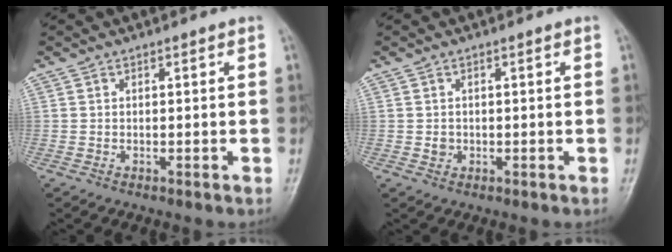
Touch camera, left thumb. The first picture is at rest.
{"total": 1.3, "force": [-0.1, 1.2, 0.5], "torque": [-0.004, 0.002, 0.001]}